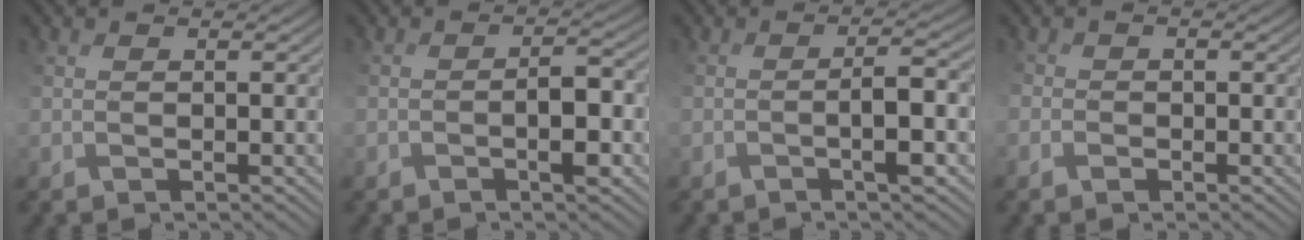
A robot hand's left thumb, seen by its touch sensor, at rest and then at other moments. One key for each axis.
{"total": 3.9, "fx": -1.7, "fy": 1.6, "fz": 3.1, "tx": -0.037, "ty": 0.008, "tz": -0.022}
{"total": 3.9, "fx": -1.5, "fy": 0.4, "fz": 3.6, "tx": -0.052, "ty": 0.010, "tz": -0.023}
{"total": 1.8, "fx": -0.8, "fy": 1.5, "fz": 0.7, "tx": -0.020, "ty": 0.003, "tz": -0.014}